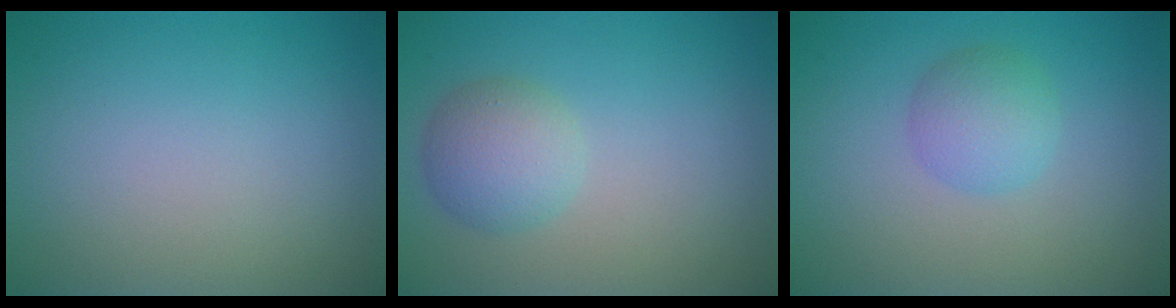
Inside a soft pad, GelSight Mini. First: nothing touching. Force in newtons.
{"total": 3.2, "press": 3.2, "slide": 0.3}
{"total": 2.7, "press": 2.7, "slide": 0.0}